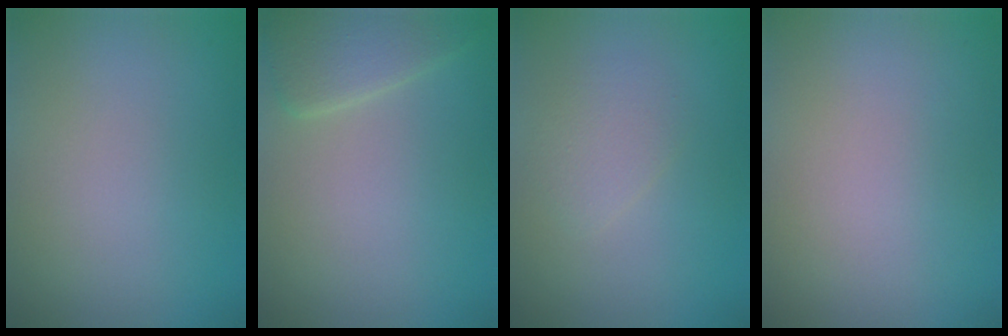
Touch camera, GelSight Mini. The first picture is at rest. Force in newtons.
{"total": 3.0, "press": 2.9, "slide": 0.2}
{"total": 1.8, "press": 1.8, "slide": 0.1}
{"total": 0.0}